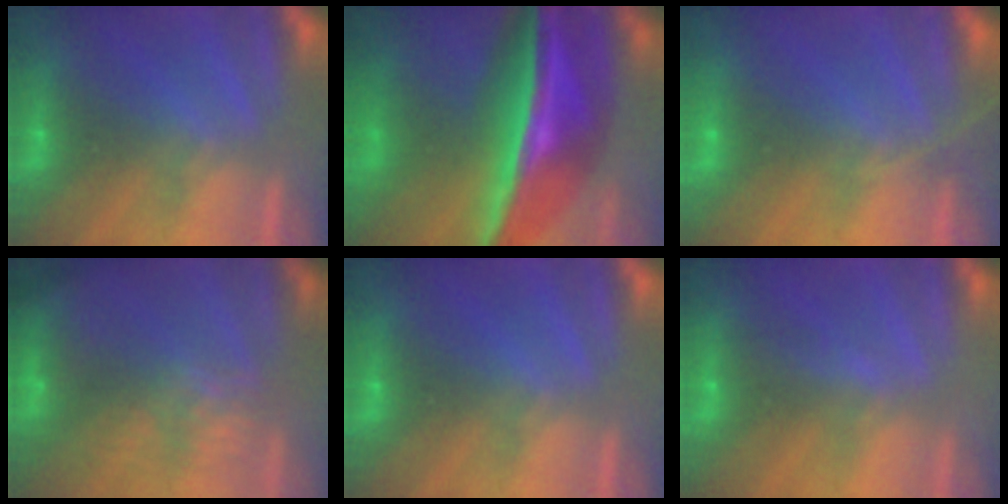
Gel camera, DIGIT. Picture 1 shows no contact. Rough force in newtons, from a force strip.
{"total": 5.9}
{"total": 1.9}
{"total": 8.1}
{"total": 0.0}
{"total": 2.6}